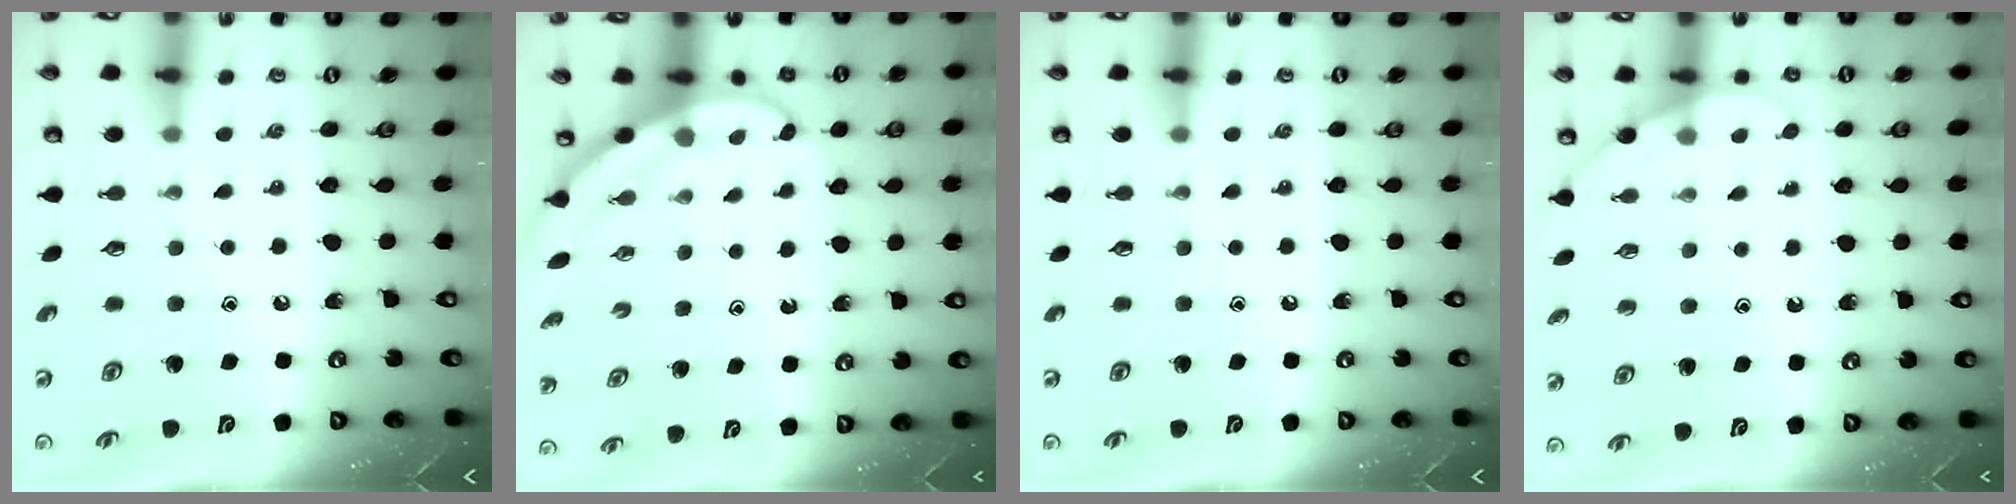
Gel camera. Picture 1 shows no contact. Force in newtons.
{"total": 3.0, "press": 3.0, "slide": 0.1}
{"total": 0.0}
{"total": 3.2, "press": 3.1, "slide": 0.3}